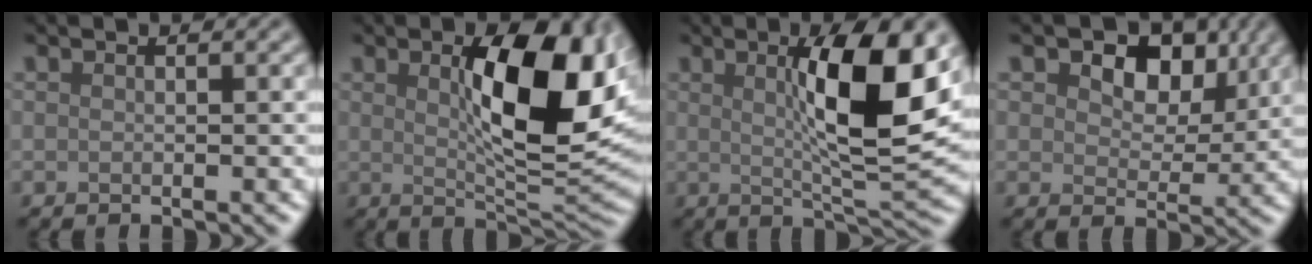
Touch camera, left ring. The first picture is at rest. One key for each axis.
{"total": 11.1, "fx": 2.1, "fy": 4.1, "fz": 10.1, "tx": -0.148, "ty": 0.001, "tz": 0.039}
{"total": 8.7, "fx": 1.9, "fy": 1.8, "fz": 8.3, "tx": -0.121, "ty": -0.007, "tz": 0.035}
{"total": 6.3, "fx": 2.7, "fy": 4.1, "fz": 4.0, "tx": -0.067, "ty": -0.007, "tz": 0.034}